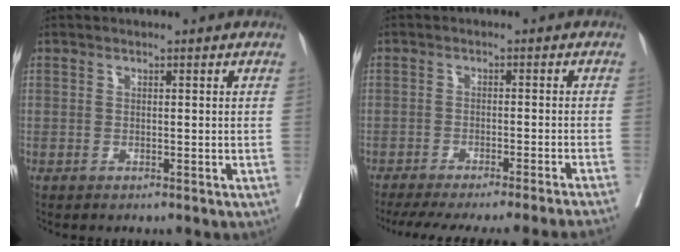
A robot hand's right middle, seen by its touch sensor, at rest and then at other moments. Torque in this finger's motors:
{"motor_torque": [1.04, -1.10, 0.41, 0.09]}